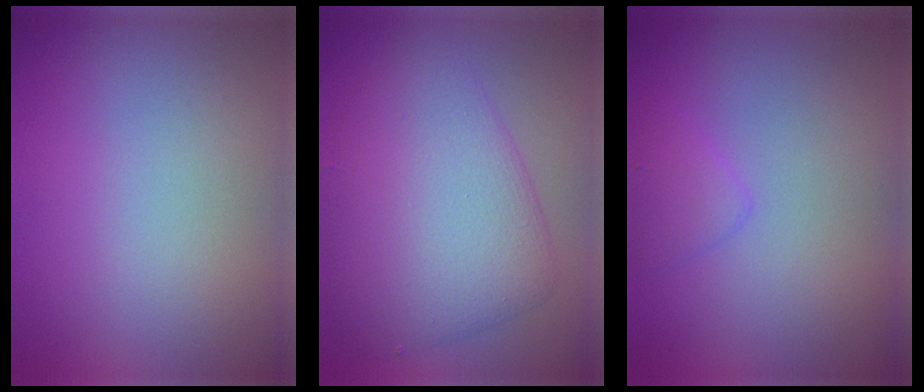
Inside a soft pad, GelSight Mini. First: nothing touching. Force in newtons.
{"total": 8.0, "press": 8.0, "slide": 0.2}
{"total": 1.5, "press": 1.5, "slide": 0.1}